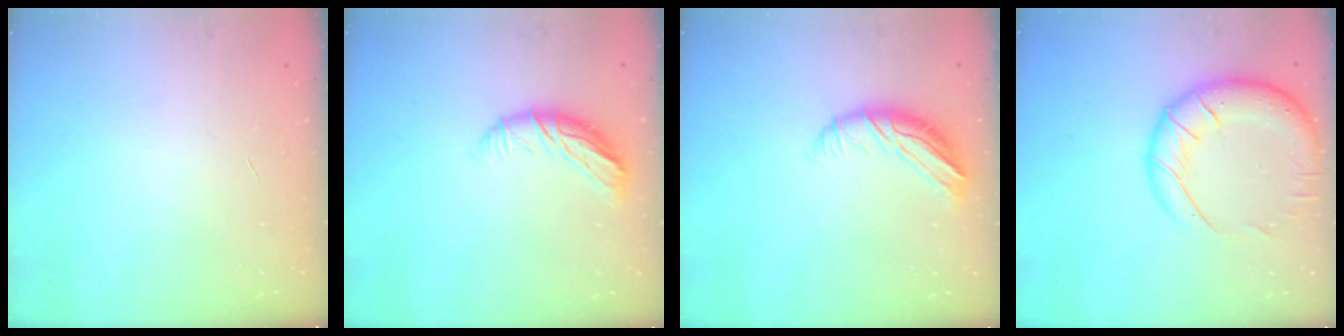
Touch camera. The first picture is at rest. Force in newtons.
{"total": 10.2, "press": 10.2, "slide": 0.2}
{"total": 8.9, "press": 8.9, "slide": 1.2}
{"total": 18.2, "press": 17.7, "slide": 4.3}